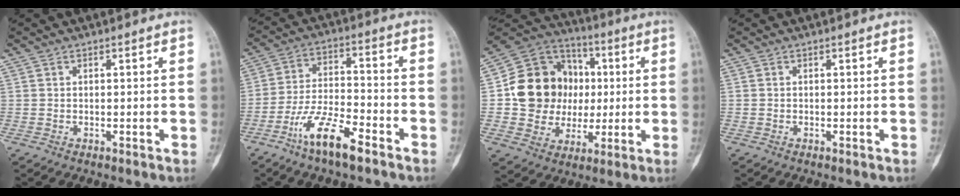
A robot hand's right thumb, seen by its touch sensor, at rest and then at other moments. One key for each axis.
{"total": 11.1, "fx": -7.0, "fy": 3.0, "fz": 8.1, "tx": -0.164, "ty": 0.041, "tz": -0.131}
{"total": 18.3, "fx": 0.9, "fy": 15.8, "fz": 9.3, "tx": -0.118, "ty": 0.030, "tz": 0.027}
{"total": 0.0}